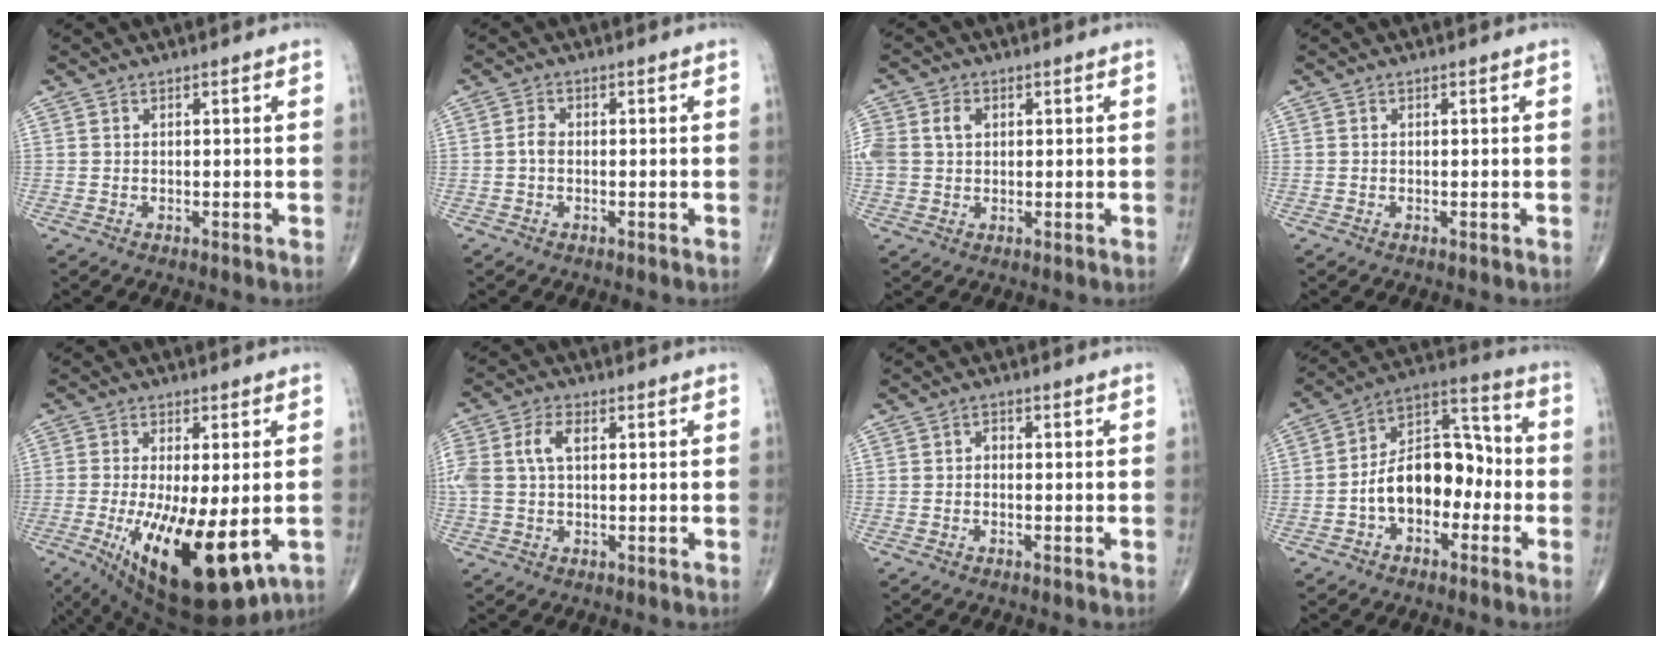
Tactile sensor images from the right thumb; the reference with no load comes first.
{"total": 1.7, "force": [-0.3, 1.1, 1.2], "torque": [-0.020, 0.003, -0.011]}
{"total": 7.9, "force": [1.7, 6.1, 4.7], "torque": [-0.122, 0.011, 0.036]}
{"total": 0.0}
{"total": 18.6, "force": [-5.0, 6.6, 16.7], "torque": [-0.279, -0.030, -0.058]}
{"total": 7.0, "force": [1.3, 4.1, 5.6], "torque": [-0.142, 0.021, 0.028]}
{"total": 1.1, "force": [-0.2, 0.8, 0.7], "torque": [-0.005, 0.004, -0.009]}
{"total": 14.6, "force": [-3.2, 9.2, 10.9], "torque": [-0.149, 0.053, -0.064]}